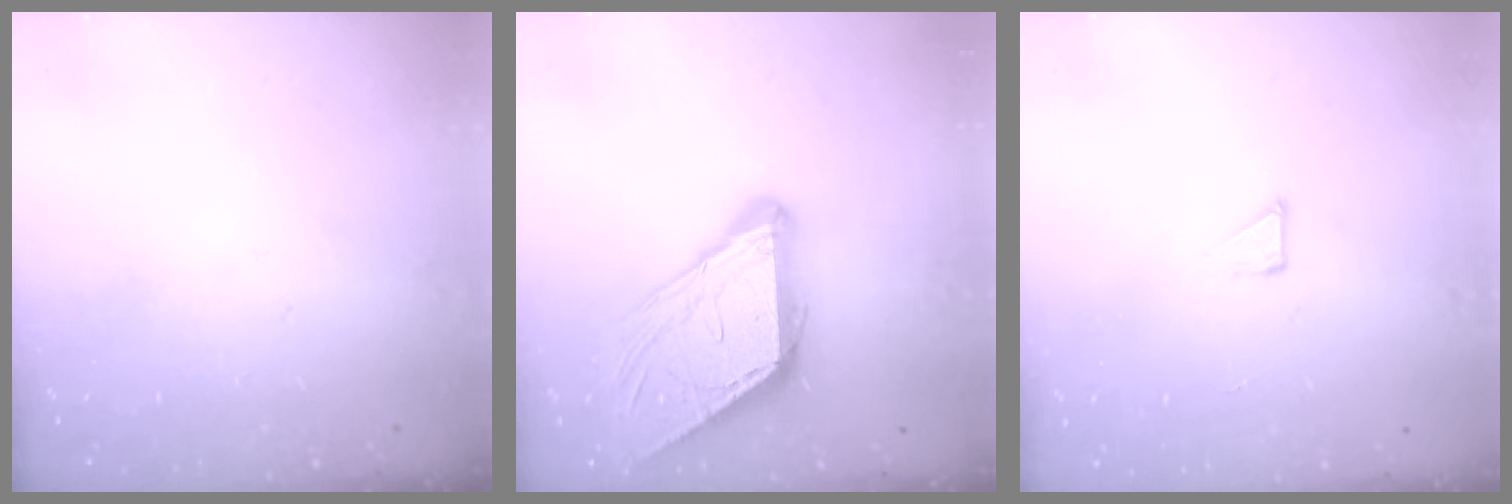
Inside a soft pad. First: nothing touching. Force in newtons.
{"total": 14.0, "press": 13.9, "slide": 1.9}
{"total": 2.1, "press": 2.1, "slide": 0.1}